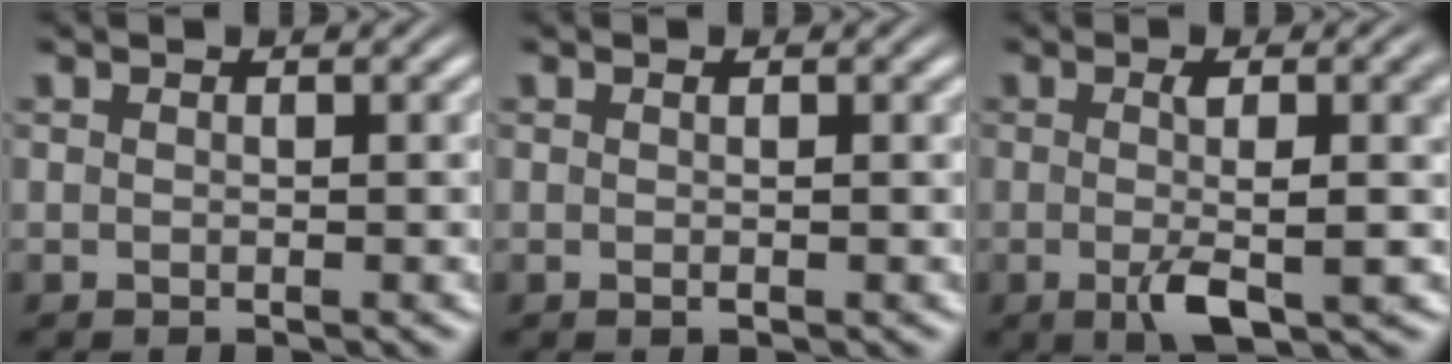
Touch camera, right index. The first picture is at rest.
{"total": 0.6, "force": [-0.1, 0.1, 0.5], "torque": [-0.010, -0.001, -0.002]}
{"total": 4.6, "force": [-1.2, 0.9, 4.3], "torque": [-0.069, -0.011, -0.014]}